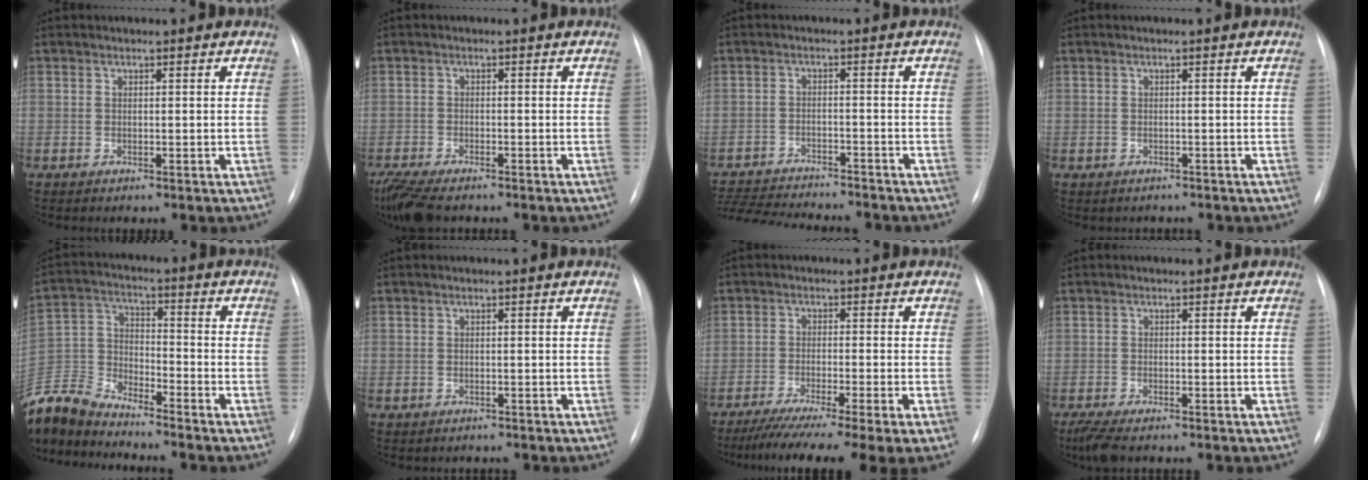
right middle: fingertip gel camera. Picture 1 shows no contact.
{"total": 8.3, "force": [-6.6, 2.3, 4.4], "torque": [-0.083, -0.019, -0.111]}
{"total": 15.3, "force": [-14.2, 2.1, 5.2], "torque": [-0.113, -0.012, -0.207]}
{"total": 1.5, "force": [-1.2, 1.0, 0.0], "torque": [-0.006, 0.005, -0.016]}
{"total": 12.1, "force": [-11.8, 1.1, 2.5], "torque": [-0.061, 0.007, -0.236]}
{"total": 1.1, "force": [-0.8, 0.8, 0.0], "torque": [-0.006, 0.002, -0.010]}
{"total": 13.7, "force": [-10.2, -0.4, 9.1], "torque": [-0.123, -0.039, -0.159]}
{"total": 4.6, "force": [-3.4, 1.3, 2.8], "torque": [-0.057, -0.014, -0.056]}